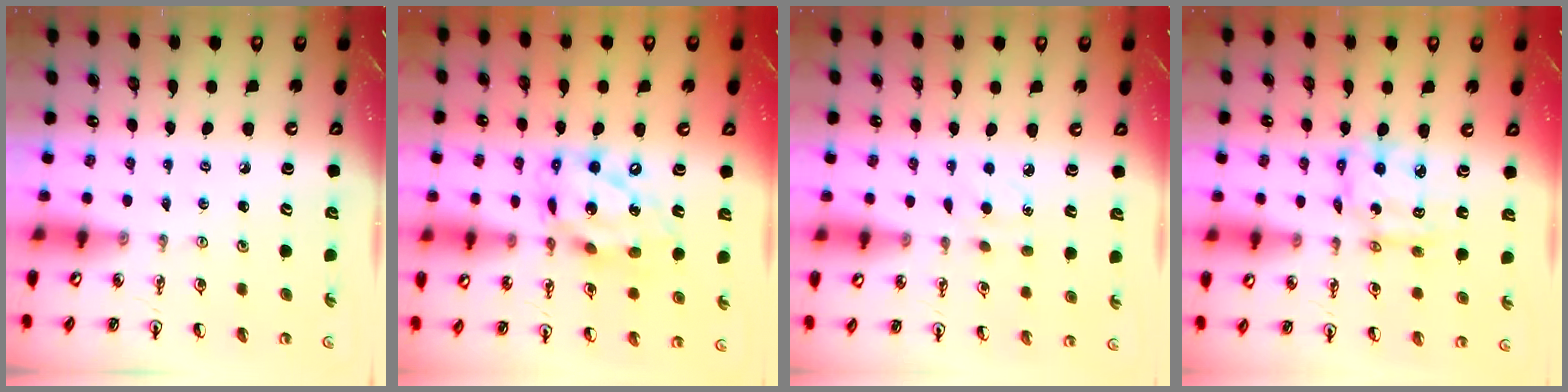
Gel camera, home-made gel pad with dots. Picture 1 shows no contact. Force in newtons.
{"total": 16.5, "press": 16.5, "slide": 1.2}
{"total": 4.3, "press": 4.3, "slide": 0.5}
{"total": 8.3, "press": 8.2, "slide": 0.6}